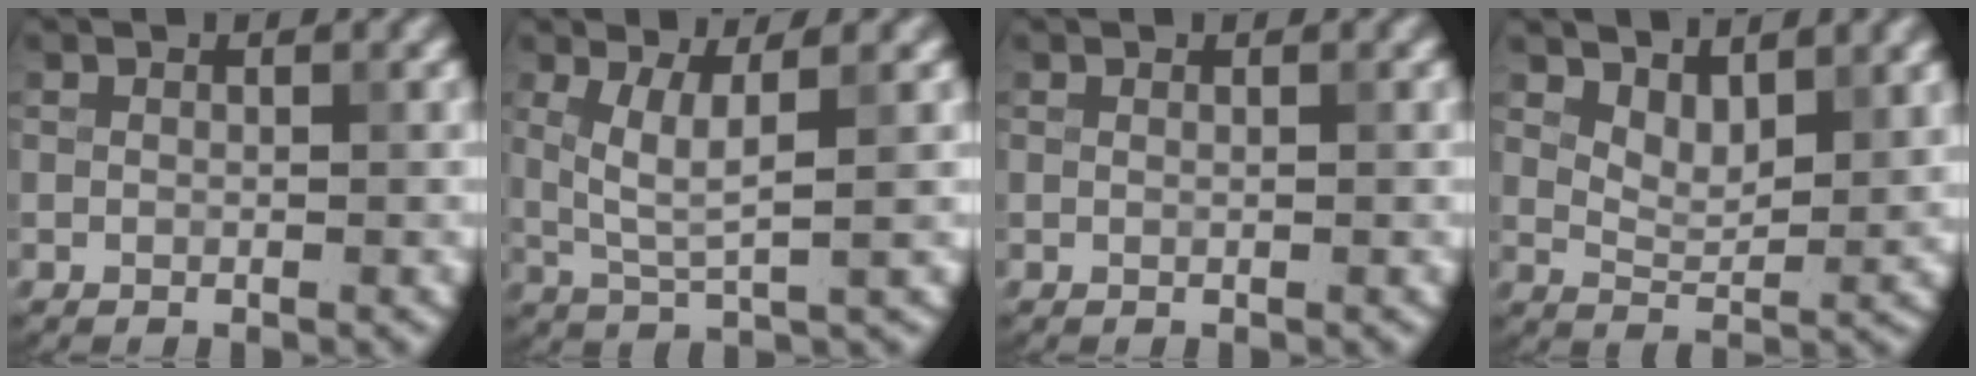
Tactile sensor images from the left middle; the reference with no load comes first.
{"total": 3.5, "force": [0.9, 0.6, 3.3], "torque": [-0.072, -0.005, 0.026]}
{"total": 0.0}
{"total": 3.3, "force": [2.5, 1.2, 1.8], "torque": [-0.033, -0.009, 0.046]}